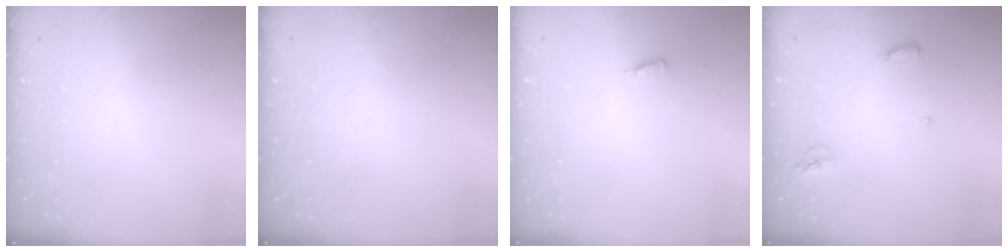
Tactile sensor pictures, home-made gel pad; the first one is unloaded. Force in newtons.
{"total": 0.0}
{"total": 3.7, "press": 3.7, "slide": 0.5}
{"total": 5.4, "press": 5.3, "slide": 1.1}